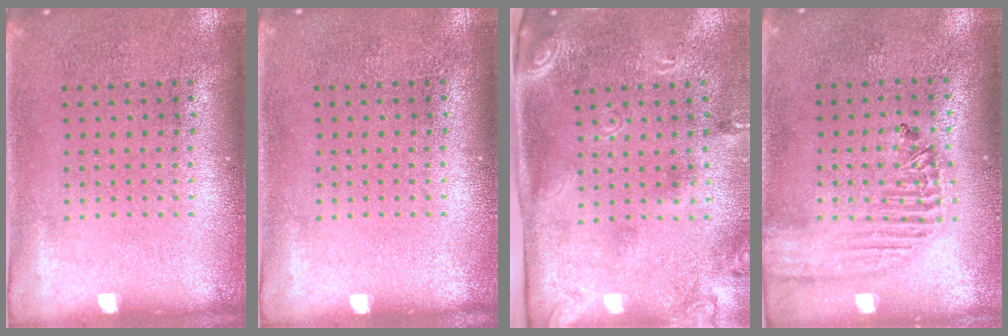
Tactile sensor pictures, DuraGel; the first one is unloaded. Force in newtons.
{"total": 0.0}
{"total": 2.5, "press": 1.7, "slide": 1.8}
{"total": 1.8, "press": 1.7, "slide": 0.7}